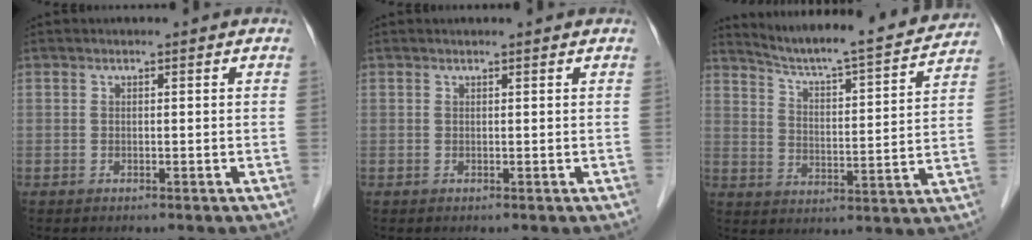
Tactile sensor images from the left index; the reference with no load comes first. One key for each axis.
{"total": 1.2, "fx": 1.2, "fy": 0.0, "fz": 0.3, "tx": -0.009, "ty": 0.009, "tz": 0.015}
{"total": 17.5, "fx": 16.5, "fy": 0.7, "fz": 6.0, "tx": -0.101, "ty": -0.023, "tz": 0.230}